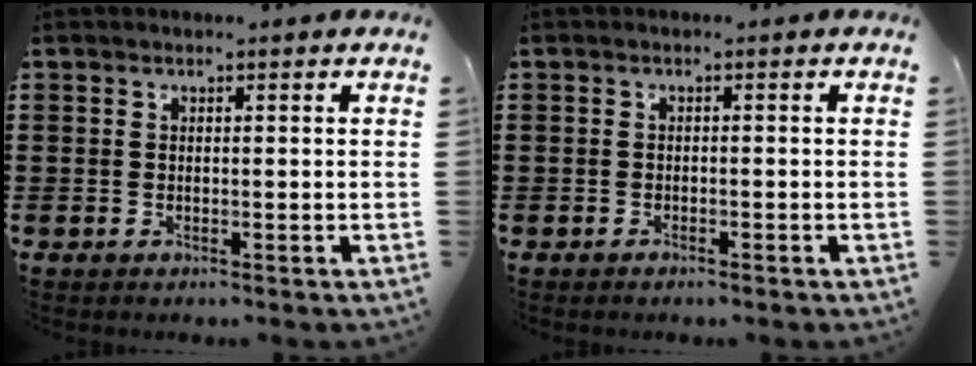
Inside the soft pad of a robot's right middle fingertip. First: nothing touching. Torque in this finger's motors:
{"motor_torque": [-0.08, 0.13, -0.09, -0.01]}